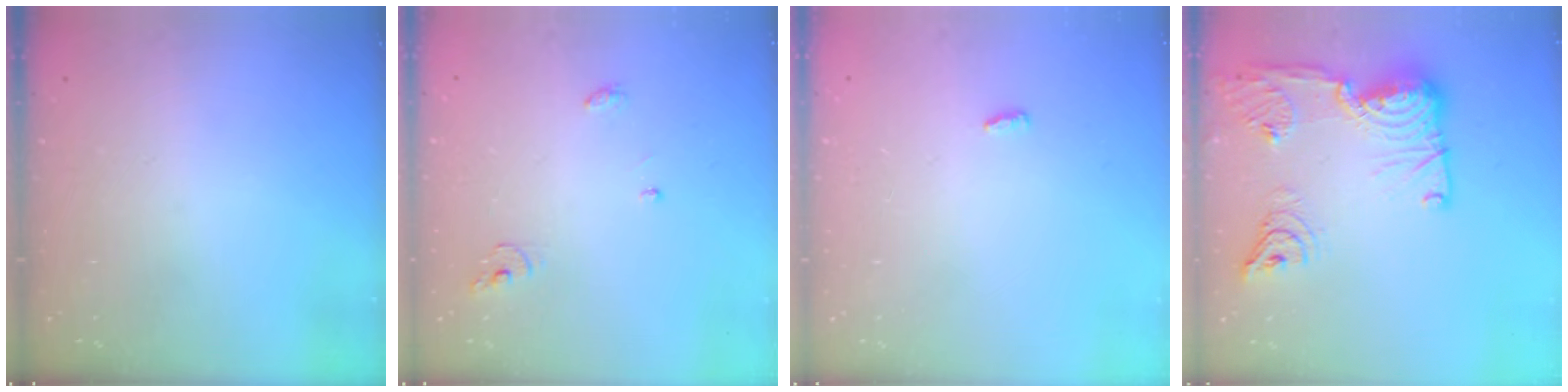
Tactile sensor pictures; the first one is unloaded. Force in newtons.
{"total": 3.9, "press": 3.9, "slide": 0.2}
{"total": 2.9, "press": 2.6, "slide": 1.3}
{"total": 21.8, "press": 20.6, "slide": 6.9}